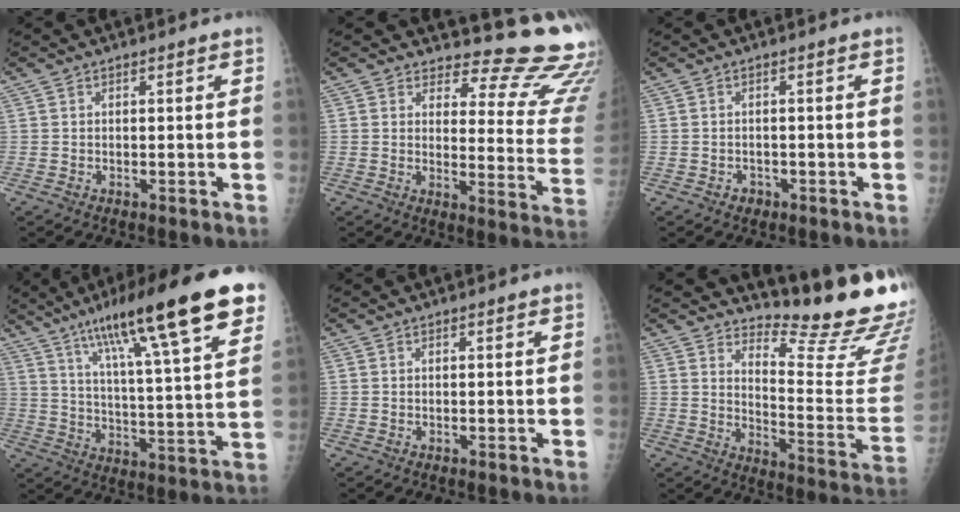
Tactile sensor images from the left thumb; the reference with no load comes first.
{"total": 16.8, "force": [16.2, 3.5, 2.7], "torque": [0.015, -0.179, 0.163]}
{"total": 1.1, "force": [-0.6, 0.9, 0.2], "torque": [0.000, 0.006, -0.007]}
{"total": 25.0, "force": [14.9, 3.8, 19.7], "torque": [-0.294, -0.026, 0.229]}
{"total": 0.0}
{"total": 18.1, "force": [16.5, 1.7, 7.1], "torque": [-0.073, -0.195, 0.214]}